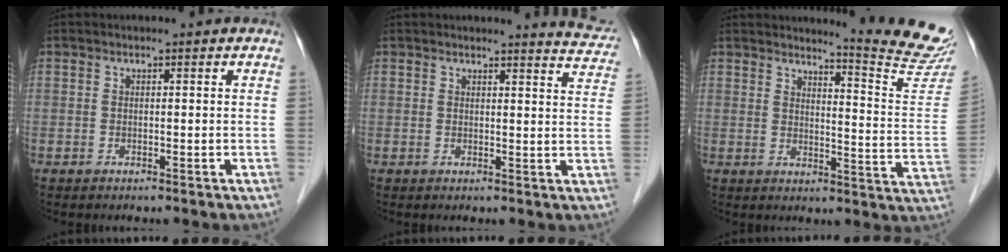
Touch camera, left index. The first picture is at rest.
{"total": 5.6, "force": [5.6, 0.1, 0.4], "torque": [-0.002, -0.039, 0.037]}
{"total": 13.5, "force": [13.1, -1.9, 2.9], "torque": [-0.035, -0.127, 0.138]}